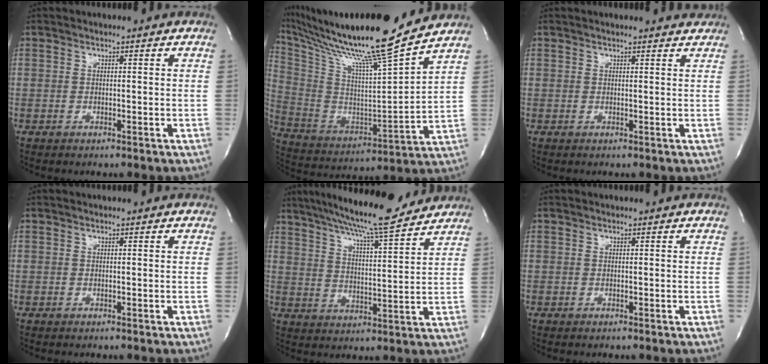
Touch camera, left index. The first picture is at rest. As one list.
[{"total": 23.1, "force": [19.4, -1.3, 12.6], "torque": [-0.247, -0.031, 0.331]}, {"total": 4.5, "force": [4.4, 0.3, 1.2], "torque": [-0.019, 0.006, 0.038]}, {"total": 0.0}, {"total": 16.1, "force": [14.1, 1.0, 7.7], "torque": [-0.133, 0.009, 0.212]}, {"total": 0.0}]